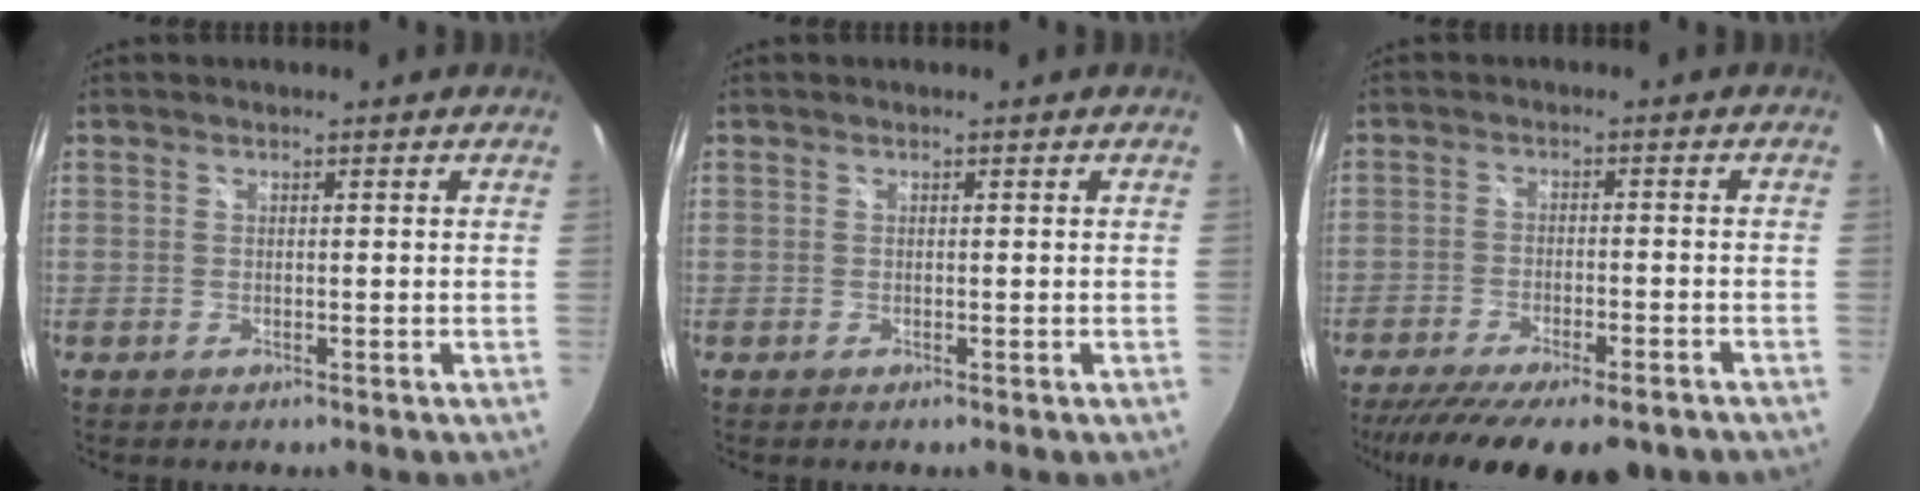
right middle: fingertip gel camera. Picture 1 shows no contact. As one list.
[{"total": 0.0}, {"total": 17.2, "force": [-13.4, 4.7, 9.6], "torque": [-0.190, -0.048, -0.196]}]